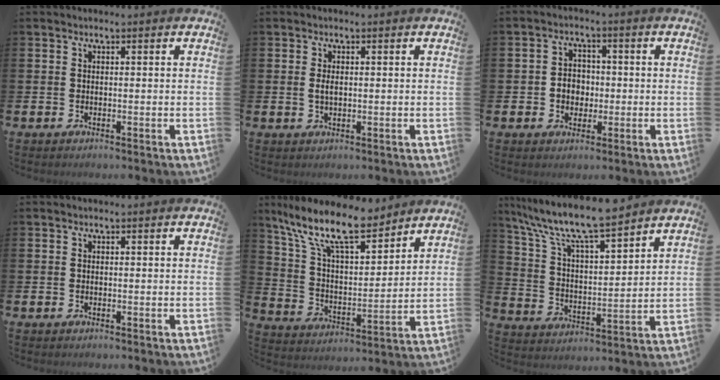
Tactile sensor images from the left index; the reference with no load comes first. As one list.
[{"total": 1.3, "force": [0.1, 0.7, 1.1], "torque": [-0.017, 0.004, -0.001]}, {"total": 3.4, "force": [-0.4, 3.1, 1.5], "torque": [-0.016, 0.001, -0.018]}, {"total": 0.0}, {"total": 12.9, "force": [10.2, 4.2, 6.7], "torque": [-0.156, -0.054, 0.178]}, {"total": 10.0, "force": [9.0, 1.2, 4.3], "torque": [-0.123, -0.052, 0.156]}]